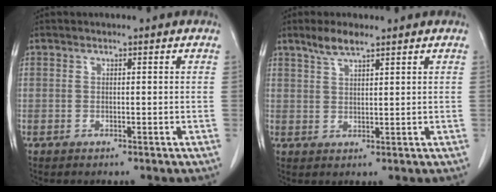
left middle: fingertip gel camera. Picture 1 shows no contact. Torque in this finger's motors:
{"motor_torque": [0.60, -0.49, -0.01, 0.02]}